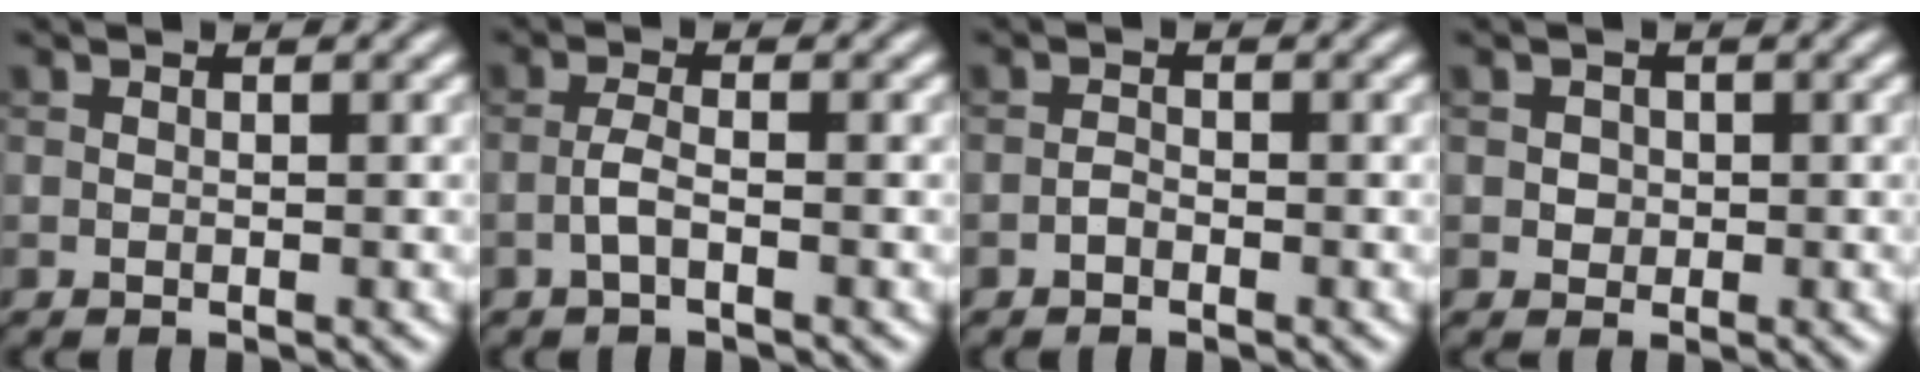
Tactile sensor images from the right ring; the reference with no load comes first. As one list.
[{"total": 1.7, "force": [-0.7, 0.4, 1.5], "torque": [-0.034, 0.005, -0.019]}, {"total": 0.7, "force": [-0.5, 0.3, 0.4], "torque": [-0.008, 0.002, -0.012]}, {"total": 1.0, "force": [0.1, 1.0, 0.3], "torque": [0.002, -0.001, 0.002]}]